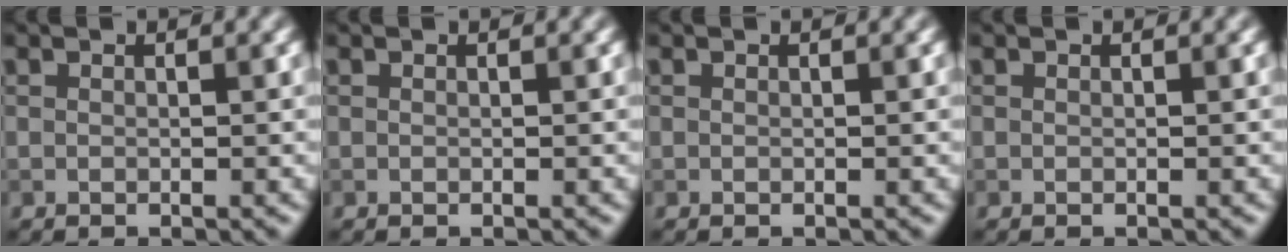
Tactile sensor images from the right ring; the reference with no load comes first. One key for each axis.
{"total": 0.0}
{"total": 0.0}
{"total": 0.0}